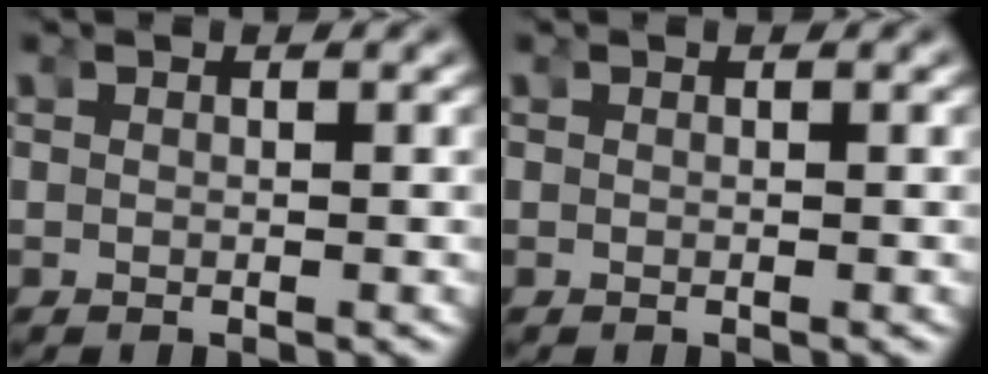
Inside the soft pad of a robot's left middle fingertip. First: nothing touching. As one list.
[{"total": 0.0}]